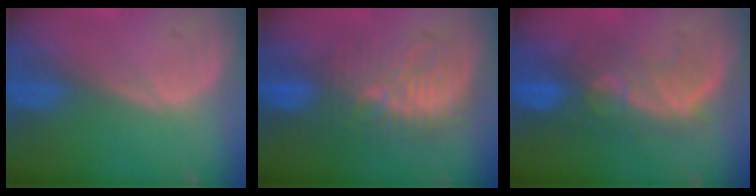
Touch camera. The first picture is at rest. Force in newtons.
{"total": 9.2, "press": 8.9, "slide": 2.1}
{"total": 10.1, "press": 8.6, "slide": 5.3}